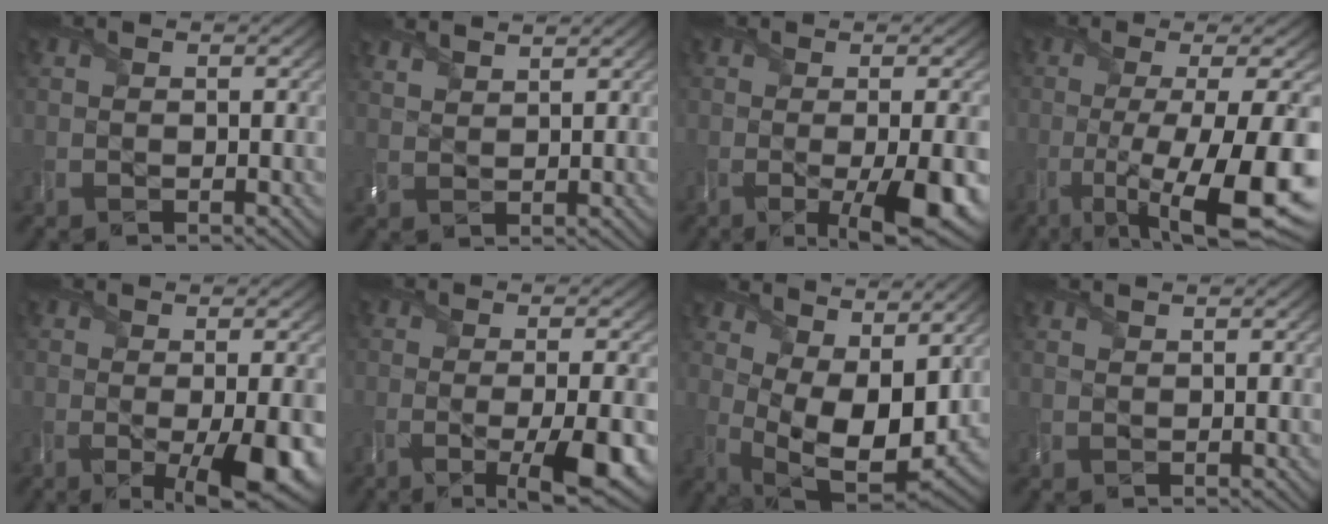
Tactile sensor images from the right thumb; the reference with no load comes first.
{"total": 3.3, "force": [3.0, 0.7, 1.2], "torque": [-0.029, 0.002, 0.058]}
{"total": 8.5, "force": [-2.2, 2.1, 7.9], "torque": [-0.116, -0.010, -0.023]}
{"total": 15.3, "force": [-4.2, 3.5, 14.2], "torque": [-0.218, -0.009, -0.060]}
{"total": 7.9, "force": [-1.7, 2.1, 7.4], "torque": [-0.109, -0.015, -0.014]}
{"total": 8.2, "force": [-2.5, 1.8, 7.5], "torque": [-0.111, -0.005, -0.035]}
{"total": 12.5, "force": [4.2, 6.2, 10.0], "torque": [-0.197, -0.018, 0.086]}
{"total": 0.8, "force": [0.8, 0.1, 0.1], "torque": [-0.010, 0.003, 0.019]}